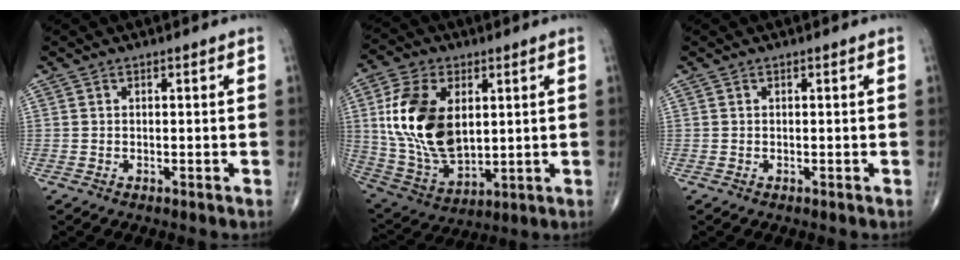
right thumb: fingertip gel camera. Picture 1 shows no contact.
{"total": 18.6, "force": [3.5, 11.2, 14.4], "torque": [-0.267, -0.018, 0.075]}
{"total": 0.0}